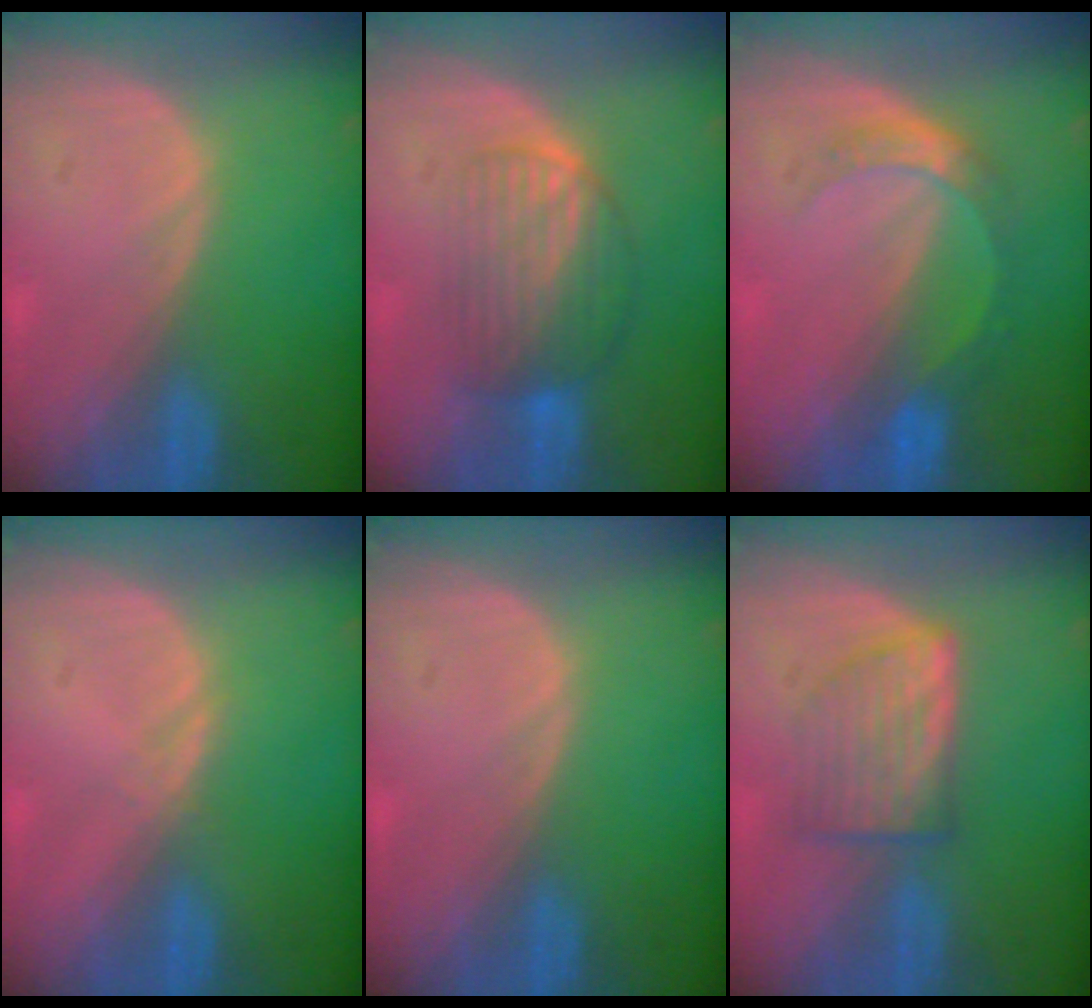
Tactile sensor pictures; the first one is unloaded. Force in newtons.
{"total": 6.7, "press": 6.5, "slide": 1.8}
{"total": 5.2, "press": 4.6, "slide": 2.2}
{"total": 0.6, "press": 0.6, "slide": 0.1}
{"total": 0.0}
{"total": 5.7, "press": 5.6, "slide": 1.2}